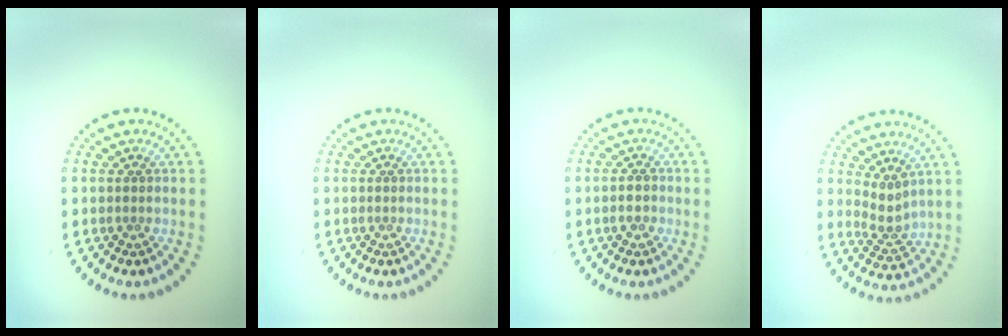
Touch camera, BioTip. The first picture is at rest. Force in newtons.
{"total": 0.0}
{"total": 1.1, "press": 1.1, "slide": 0.4}
{"total": 2.0, "press": 1.3, "slide": 1.6}